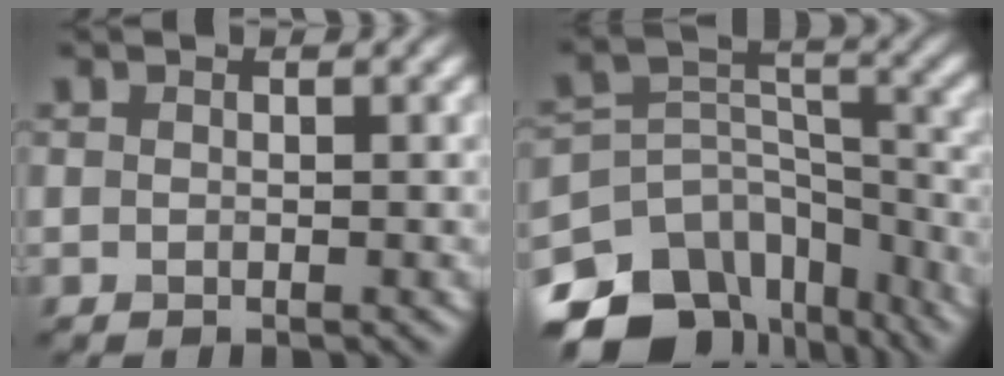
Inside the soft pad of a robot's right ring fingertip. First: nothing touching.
{"total": 13.3, "force": [-9.9, 7.9, 4.2], "torque": [-0.089, -0.005, -0.140]}